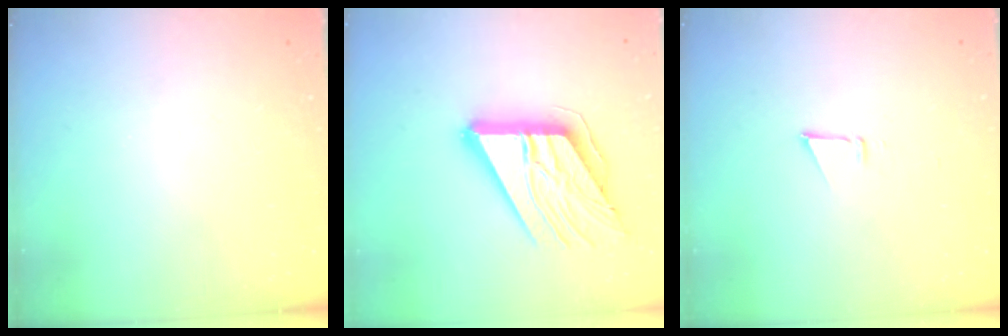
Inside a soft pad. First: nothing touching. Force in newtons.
{"total": 18.2, "press": 18.1, "slide": 2.0}
{"total": 3.0, "press": 2.9, "slide": 0.8}